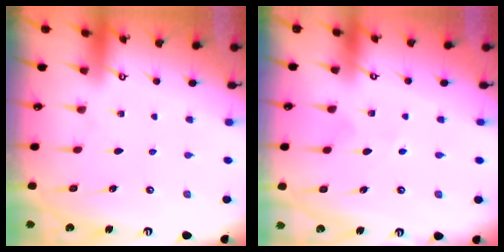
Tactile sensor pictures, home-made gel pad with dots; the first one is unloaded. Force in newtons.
{"total": 1.8, "press": 1.8, "slide": 0.4}